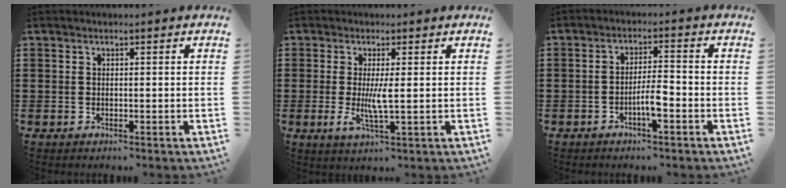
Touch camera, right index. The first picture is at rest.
{"total": 4.5, "force": [0.0, 0.4, 4.5], "torque": [-0.095, -0.011, -0.006]}
{"total": 4.4, "force": [-1.8, 0.9, 3.9], "torque": [-0.073, 0.004, -0.035]}